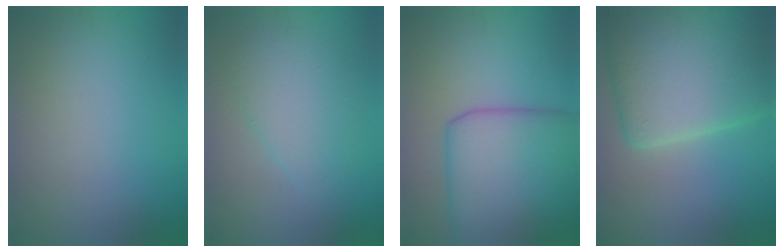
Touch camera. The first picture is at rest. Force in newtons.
{"total": 3.5, "press": 3.5, "slide": 0.2}
{"total": 10.0, "press": 10.0, "slide": 0.2}
{"total": 12.7, "press": 12.6, "slide": 1.1}